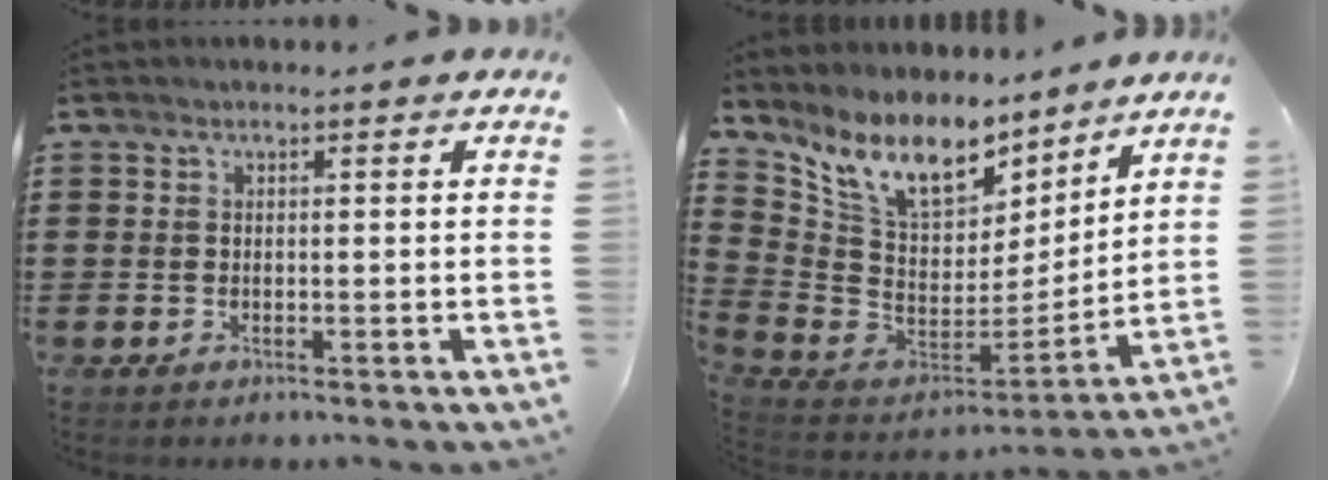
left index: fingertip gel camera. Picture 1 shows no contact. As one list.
[{"total": 12.0, "force": [8.7, 5.1, 6.5], "torque": [-0.175, -0.056, 0.157]}]